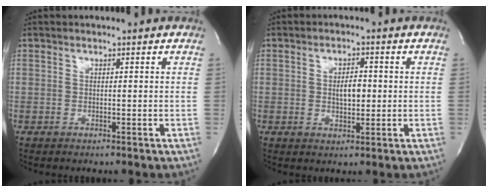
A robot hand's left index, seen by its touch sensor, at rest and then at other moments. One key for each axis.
{"total": 3.5, "fx": -0.3, "fy": 1.6, "fz": 3.1, "tx": -0.050, "ty": -0.009, "tz": -0.003}